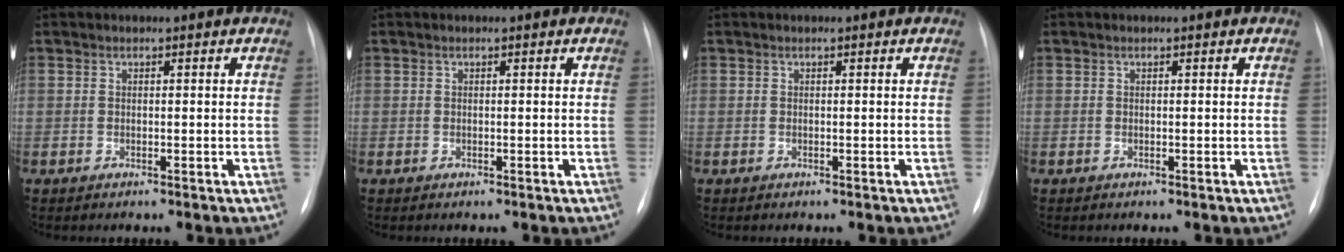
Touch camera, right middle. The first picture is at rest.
{"total": 0.0}
{"total": 0.0}
{"total": 0.0}